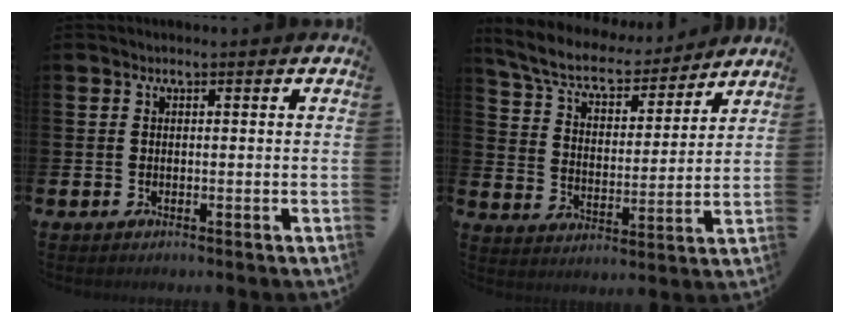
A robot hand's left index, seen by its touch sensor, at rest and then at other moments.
{"total": 7.7, "force": [7.0, 2.2, 2.5], "torque": [-0.089, -0.048, 0.122]}